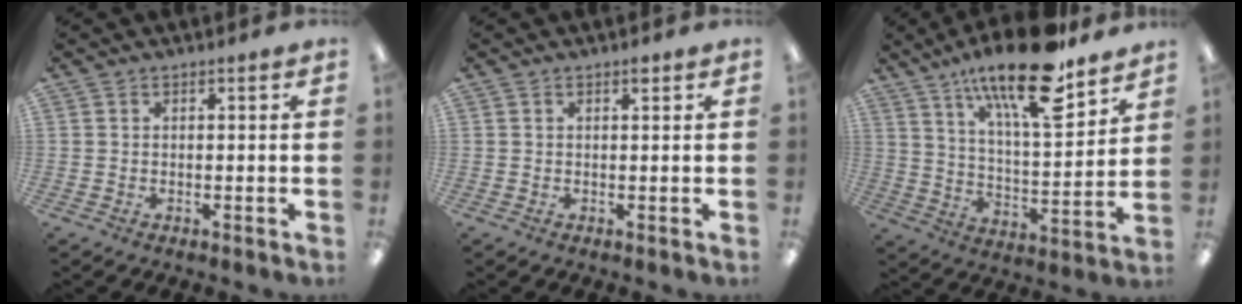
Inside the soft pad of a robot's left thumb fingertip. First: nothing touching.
{"total": 1.0, "force": [0.7, 0.3, 0.7], "torque": [-0.007, -0.002, 0.011]}
{"total": 20.6, "force": [14.4, 5.8, 13.6], "torque": [-0.219, -0.087, 0.236]}